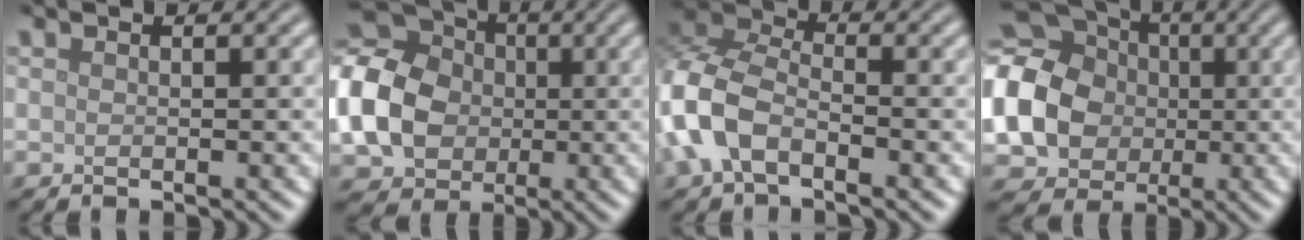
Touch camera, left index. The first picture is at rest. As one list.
[{"total": 10.5, "force": [-0.8, 8.6, 6.0], "torque": [-0.149, -0.003, -0.025]}, {"total": 7.5, "force": [-2.6, 4.6, 5.3], "torque": [-0.133, 0.008, -0.069]}, {"total": 18.4, "force": [0.1, 16.4, 8.3], "torque": [-0.217, 0.011, -0.047]}]